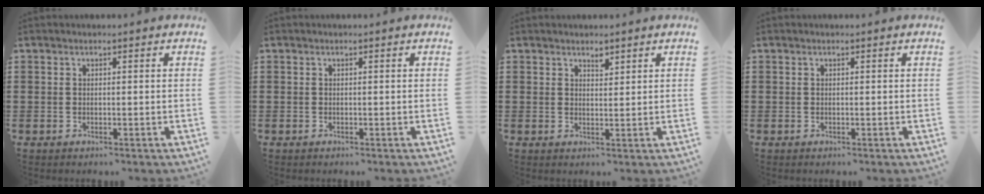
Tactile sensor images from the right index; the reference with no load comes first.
{"total": 0.0}
{"total": 1.6, "force": [1.3, 0.7, 0.6], "torque": [-0.005, 0.000, 0.023]}
{"total": 0.0}